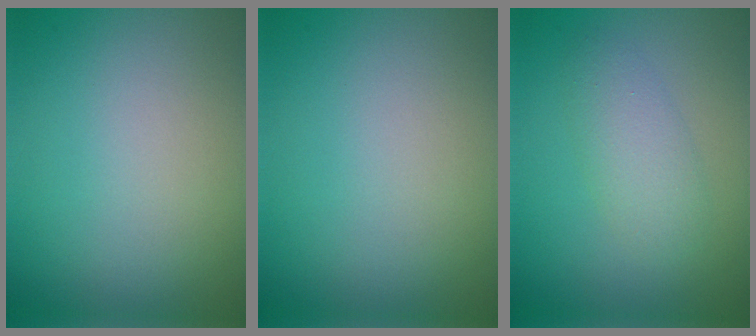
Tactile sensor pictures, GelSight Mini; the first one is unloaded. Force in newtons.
{"total": 0.0}
{"total": 2.8, "press": 2.8, "slide": 0.1}